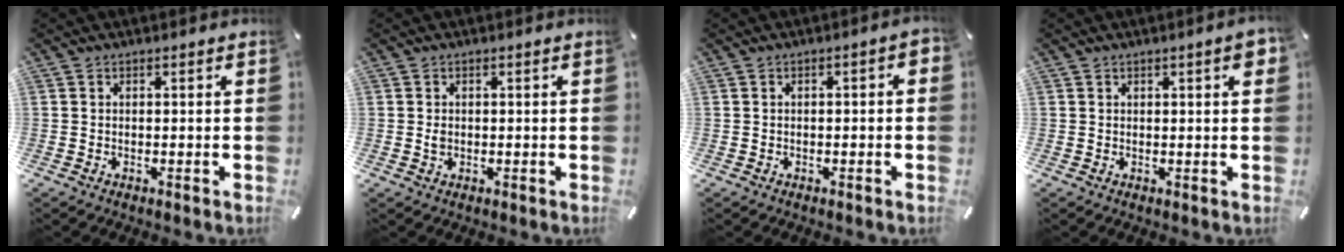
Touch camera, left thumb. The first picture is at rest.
{"total": 1.2, "force": [0.1, 1.0, 0.8], "torque": [-0.009, -0.001, -0.001]}
{"total": 2.1, "force": [-0.7, 0.9, 1.8], "torque": [-0.029, 0.005, -0.013]}
{"total": 3.0, "force": [1.1, 0.7, 2.7], "torque": [-0.044, 0.001, 0.016]}